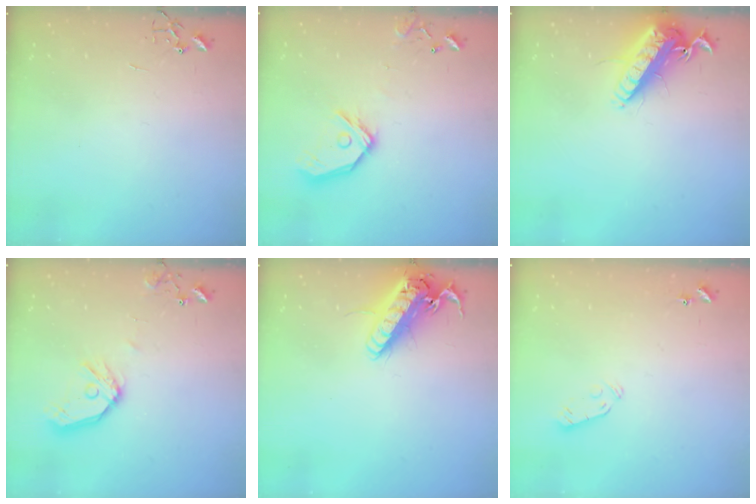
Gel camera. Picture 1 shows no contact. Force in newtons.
{"total": 14.2, "press": 14.0, "slide": 2.3}
{"total": 14.6, "press": 14.4, "slide": 2.8}
{"total": 12.8, "press": 12.7, "slide": 1.8}
{"total": 17.4, "press": 17.1, "slide": 3.3}
{"total": 3.5, "press": 3.5, "slide": 0.4}